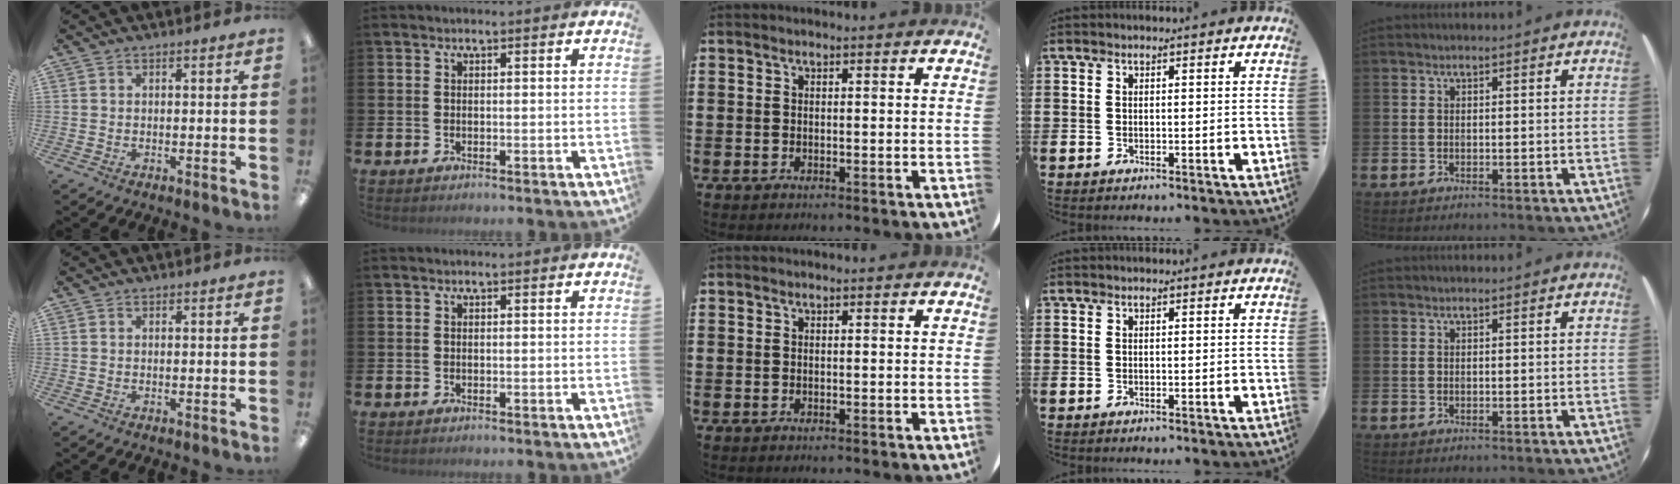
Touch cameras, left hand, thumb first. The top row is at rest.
{}